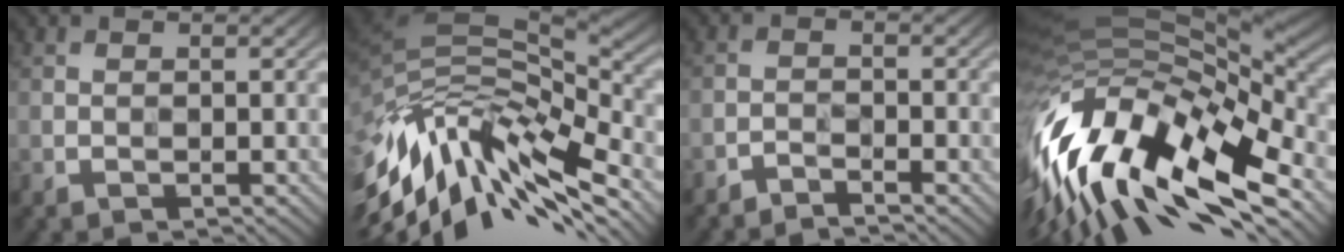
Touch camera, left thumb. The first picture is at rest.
{"total": 15.0, "force": [-9.0, 5.2, 10.8], "torque": [-0.232, 0.004, -0.170]}
{"total": 1.9, "force": [-1.8, -0.5, -0.3], "torque": [0.009, 0.003, -0.042]}
{"total": 17.0, "force": [-7.6, 6.9, 13.5], "torque": [-0.300, -0.028, -0.127]}